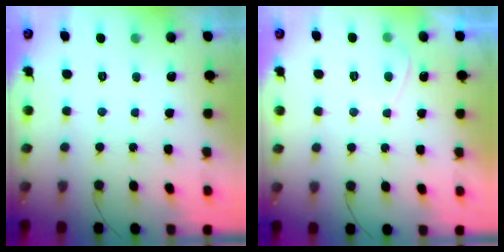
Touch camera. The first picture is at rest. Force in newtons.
{"total": 0.7, "press": 0.5, "slide": 0.4}